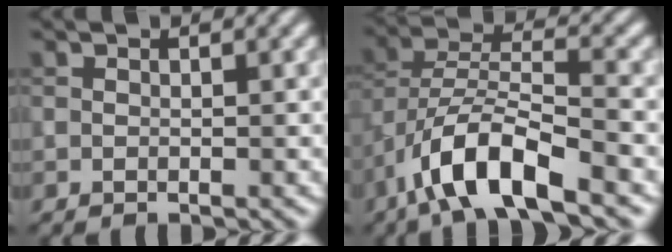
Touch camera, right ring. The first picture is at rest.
{"total": 7.9, "force": [-4.7, 2.4, 6.0], "torque": [-0.106, 0.005, -0.088]}